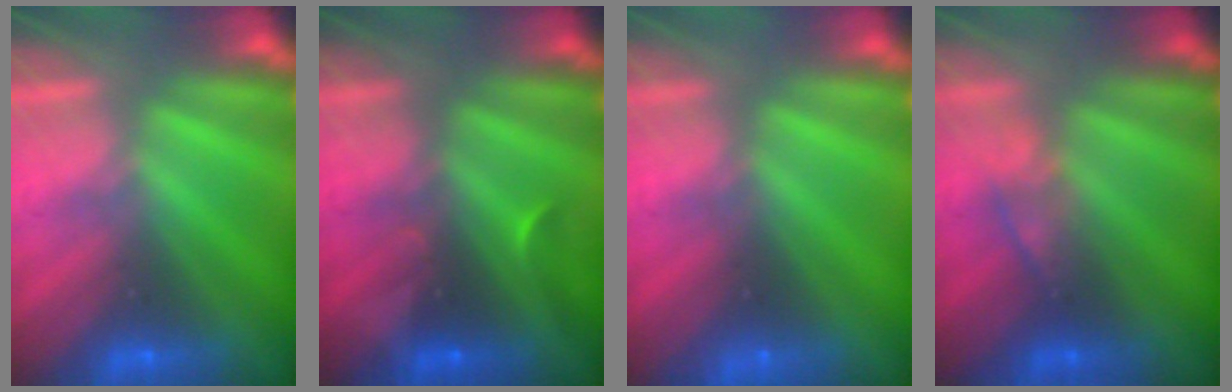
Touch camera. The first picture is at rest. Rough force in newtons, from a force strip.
{"total": 3.5}
{"total": 4.4}
{"total": 2.4}